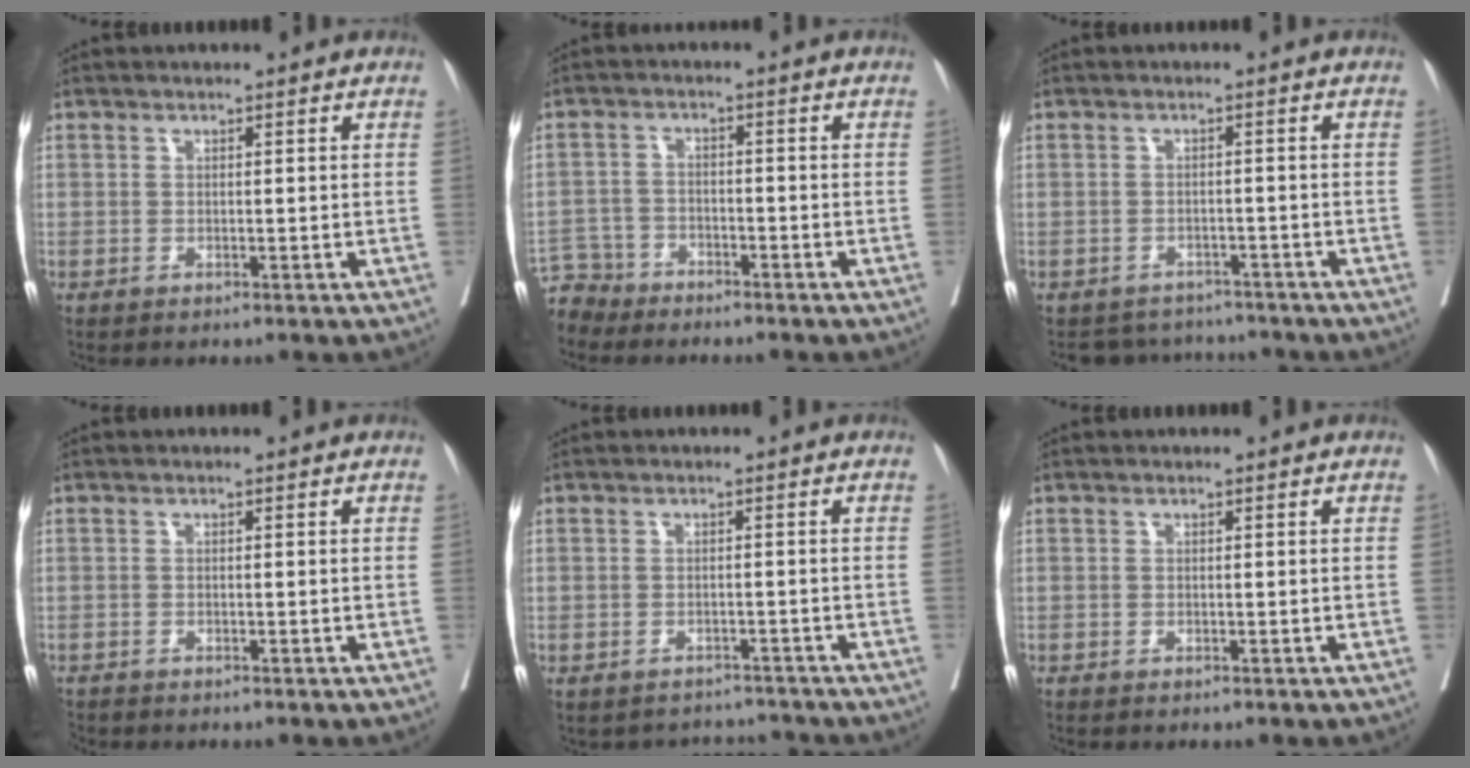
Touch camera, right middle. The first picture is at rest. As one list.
[{"total": 5.0, "force": [-4.5, 1.8, -1.1], "torque": [0.020, -0.002, -0.088]}, {"total": 4.9, "force": [-4.6, 1.6, -0.6], "torque": [0.013, 0.012, -0.063]}, {"total": 1.1, "force": [-1.1, 0.2, 0.0], "torque": [-0.005, -0.005, -0.023]}, {"total": 4.0, "force": [-3.6, 1.2, -1.2], "torque": [0.018, 0.016, -0.048]}, {"total": 0.0}]